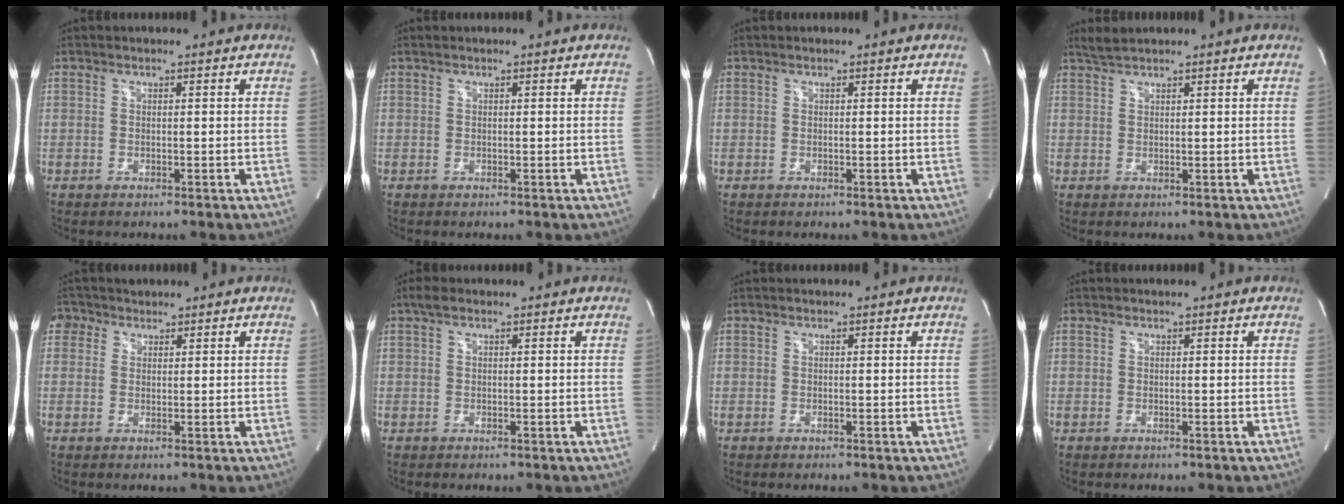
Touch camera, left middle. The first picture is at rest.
{"total": 0.0}
{"total": 0.0}
{"total": 2.1, "force": [1.9, -0.1, 0.7], "torque": [-0.020, 0.010, 0.041]}
{"total": 3.0, "force": [1.7, 2.4, 0.2], "torque": [-0.003, 0.017, 0.027]}
{"total": 1.6, "force": [1.0, 0.7, 1.0], "torque": [-0.025, 0.019, 0.018]}
{"total": 0.0}
{"total": 0.0}